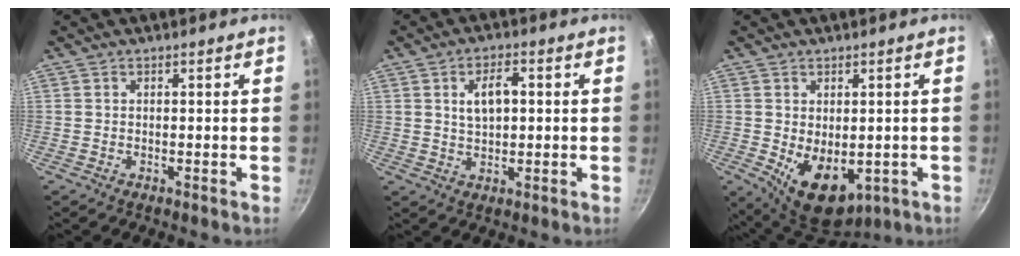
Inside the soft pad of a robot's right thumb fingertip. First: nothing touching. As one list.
[{"total": 6.1, "force": [1.1, 3.4, 5.0], "torque": [-0.072, 0.009, 0.021]}, {"total": 11.0, "force": [-1.9, 7.1, 8.1], "torque": [-0.104, -0.018, -0.005]}]